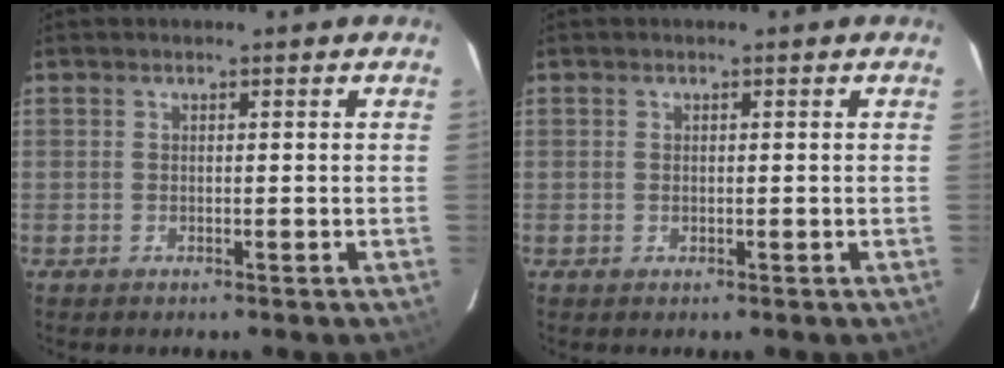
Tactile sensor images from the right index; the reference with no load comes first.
{"total": 0.5, "force": [0.0, 0.5, 0.2], "torque": [-0.004, 0.001, 0.000]}